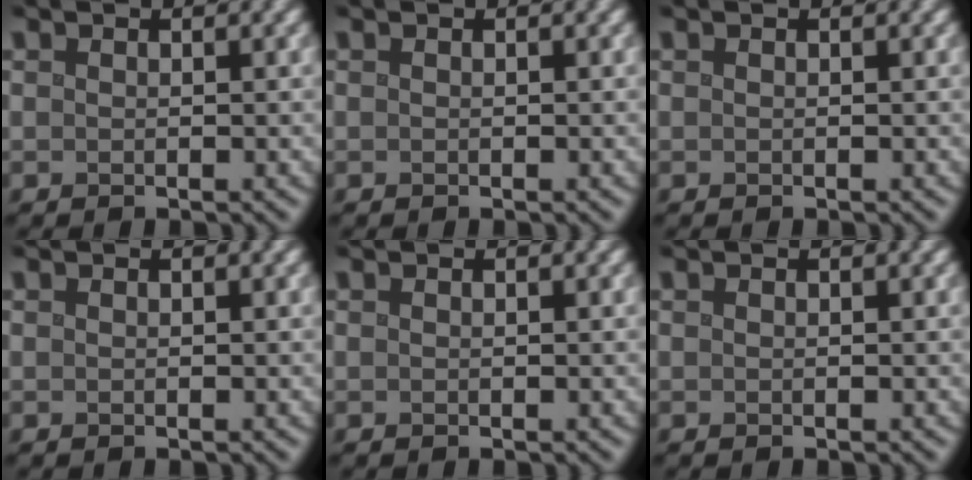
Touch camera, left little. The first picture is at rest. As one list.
[{"total": 0.0}, {"total": 0.0}, {"total": 0.0}, {"total": 0.0}, {"total": 0.0}]